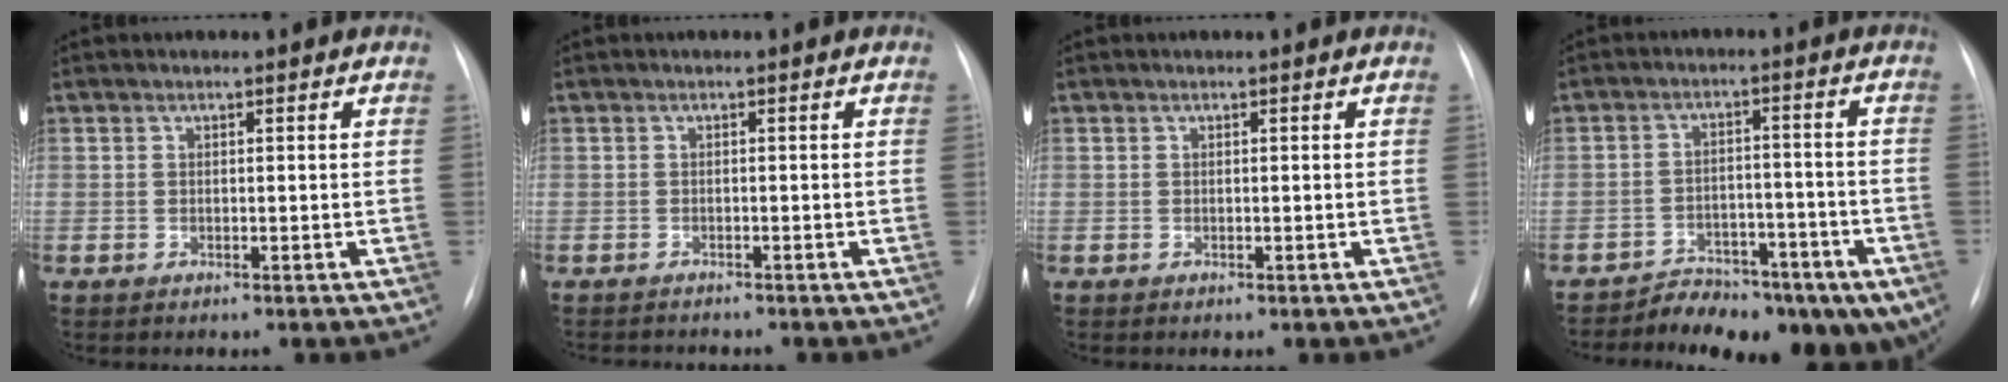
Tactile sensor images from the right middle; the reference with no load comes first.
{"total": 2.6, "force": [-2.5, 0.3, 0.5], "torque": [-0.003, -0.008, -0.034]}
{"total": 0.0}
{"total": 13.0, "force": [-9.7, 5.7, 6.5], "torque": [-0.067, 0.031, -0.134]}